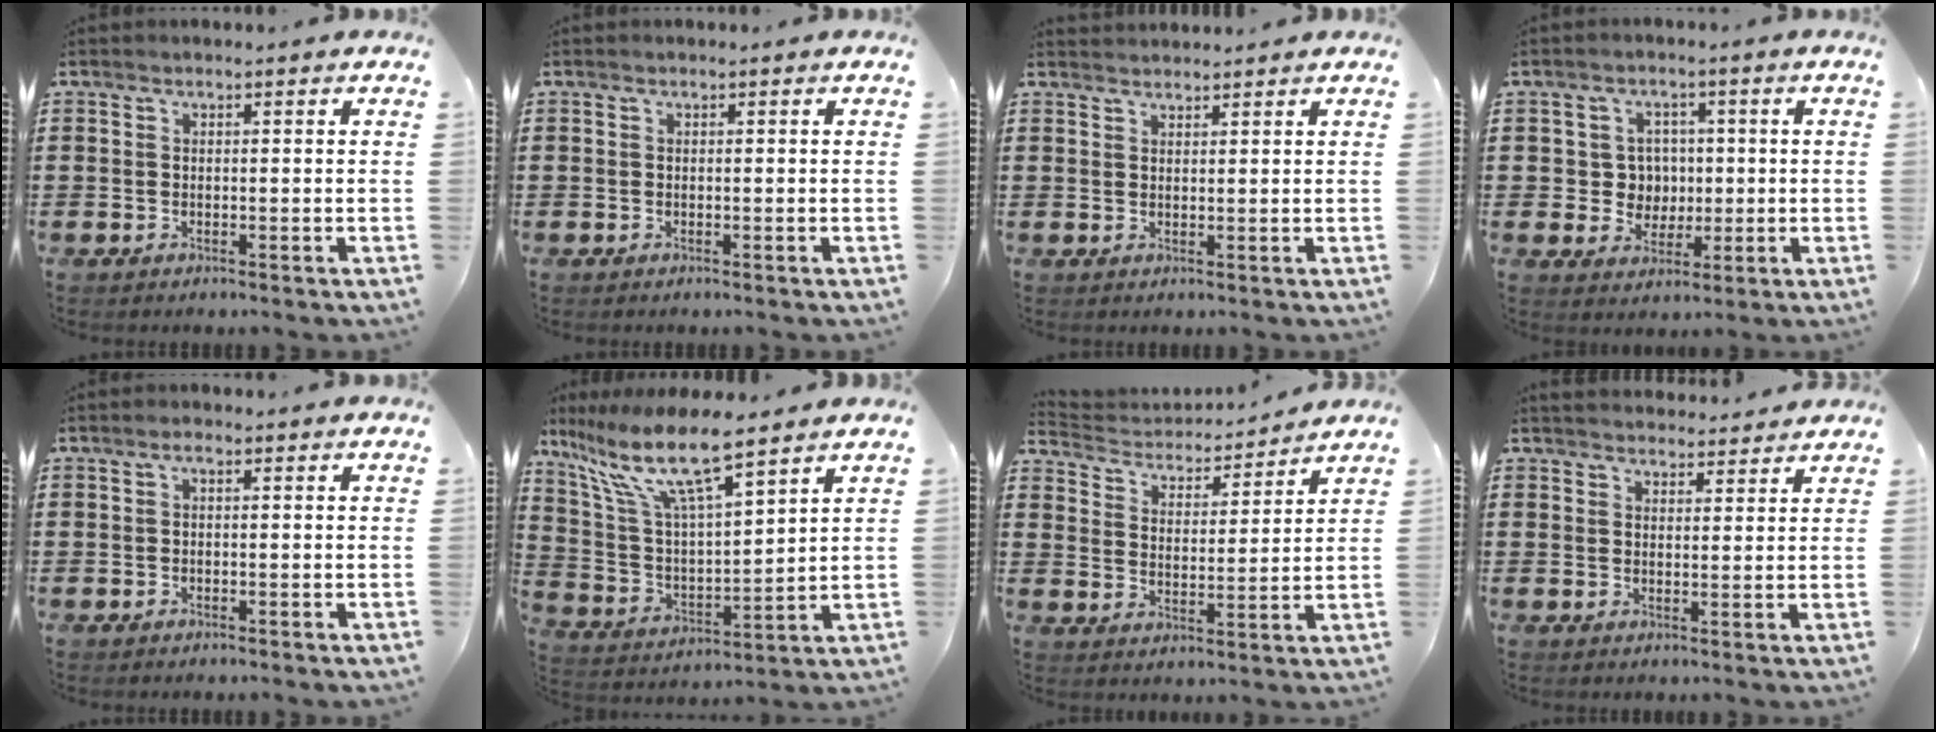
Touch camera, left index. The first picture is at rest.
{"total": 0.0}
{"total": 1.3, "force": [1.3, 0.1, 0.0], "torque": [-0.002, 0.000, 0.027]}
{"total": 4.7, "force": [0.3, 4.5, 1.5], "torque": [-0.042, 0.009, 0.001]}
{"total": 1.1, "force": [-0.1, 0.4, 1.0], "torque": [-0.020, 0.000, -0.003]}
{"total": 10.9, "force": [8.1, 1.5, 7.1], "torque": [-0.175, -0.043, 0.135]}
{"total": 3.2, "force": [3.2, 0.7, 0.1], "torque": [-0.026, -0.026, 0.047]}
{"total": 2.9, "force": [2.9, 0.3, -0.1], "torque": [-0.007, -0.010, 0.053]}